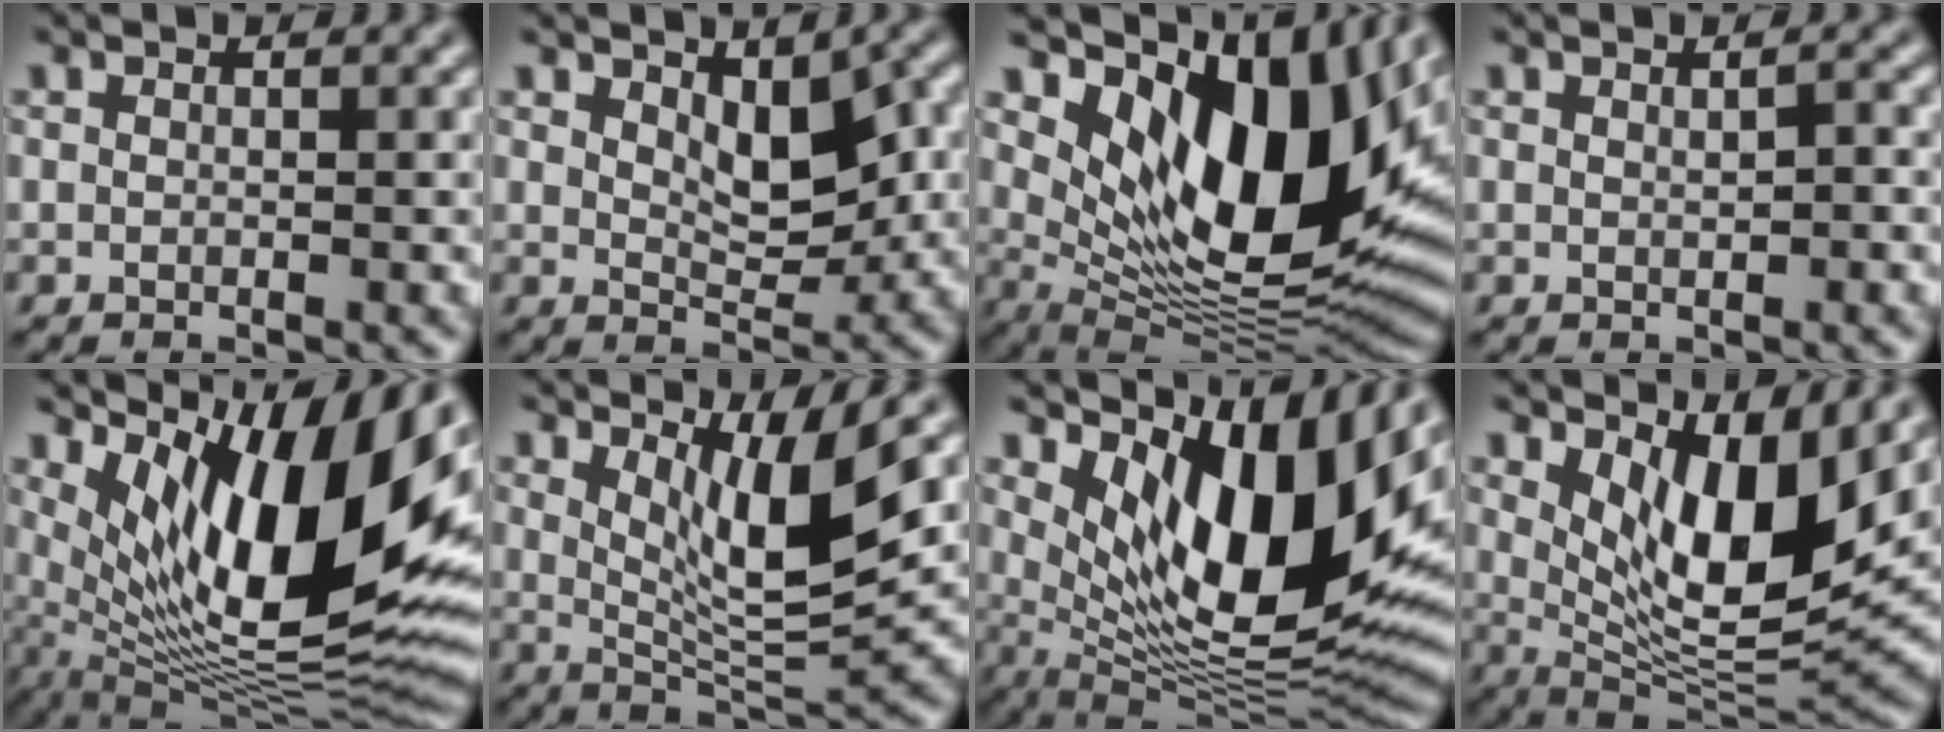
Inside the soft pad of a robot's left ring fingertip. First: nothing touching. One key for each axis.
{"total": 4.5, "fx": 1.6, "fy": 2.2, "fz": 3.6, "tx": -0.058, "ty": -0.006, "tz": 0.027}
{"total": 15.5, "fx": 5.3, "fy": 7.6, "fz": 12.4, "tx": -0.192, "ty": -0.010, "tz": 0.097}
{"total": 0.9, "fx": 0.3, "fy": 0.2, "fz": 0.9, "tx": -0.015, "ty": 0.002, "tz": 0.005}
{"total": 15.3, "fx": 4.9, "fy": 5.8, "fz": 13.2, "tx": -0.212, "ty": -0.011, "tz": 0.082}
{"total": 6.6, "fx": 2.7, "fy": 1.5, "fz": 5.9, "tx": -0.098, "ty": -0.018, "tz": 0.049}
{"total": 14.4, "fx": 4.7, "fy": 6.0, "fz": 12.2, "tx": -0.189, "ty": -0.013, "tz": 0.089}
{"total": 9.5, "fx": 3.5, "fy": 3.4, "fz": 8.1, "tx": -0.134, "ty": -0.028, "tz": 0.067}